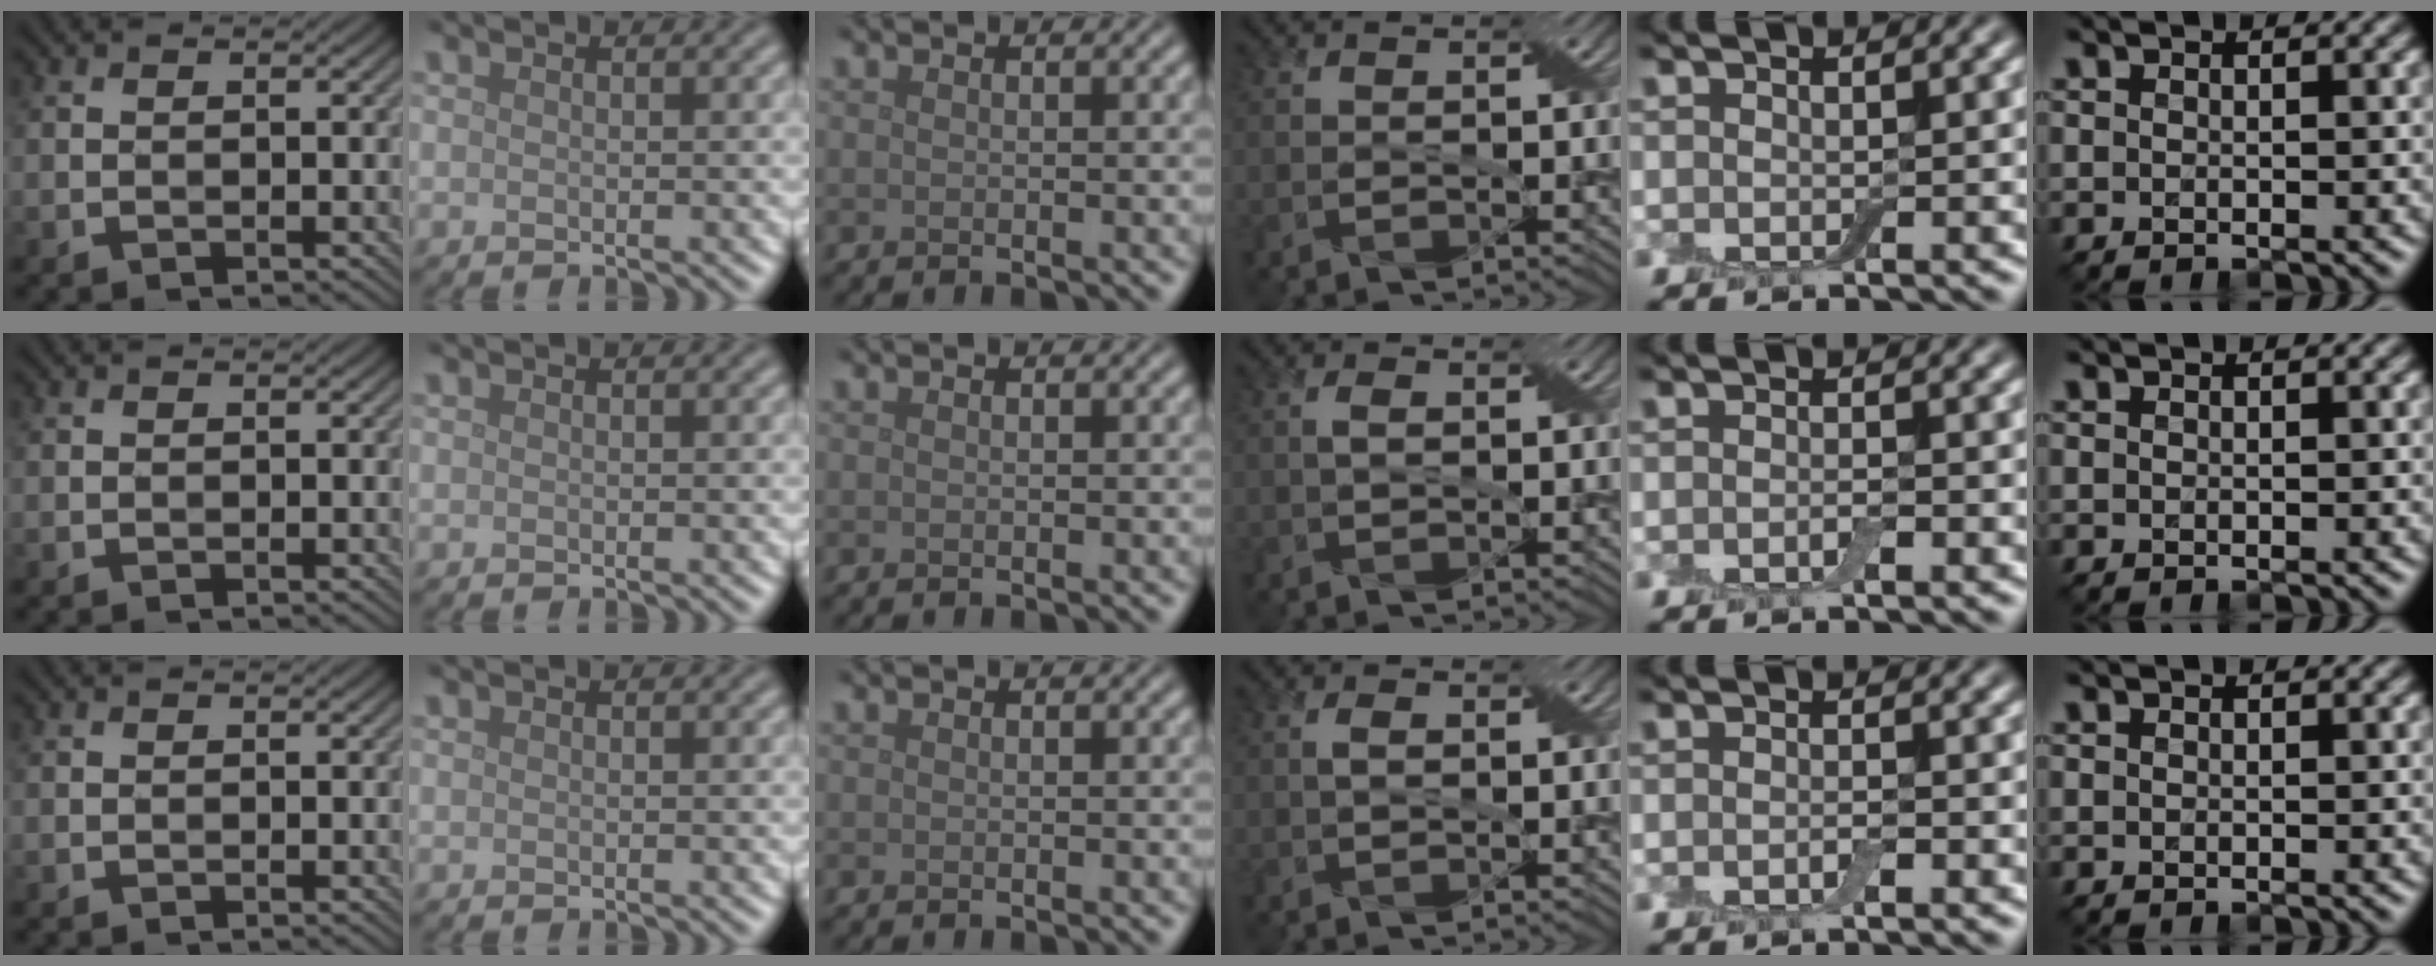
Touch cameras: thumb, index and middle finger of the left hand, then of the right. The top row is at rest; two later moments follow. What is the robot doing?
{"motion": "fold", "object": "bandage"}